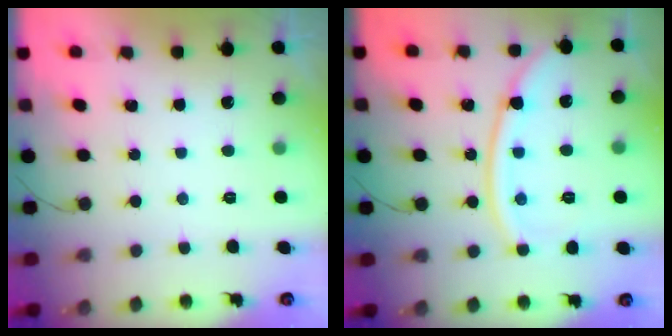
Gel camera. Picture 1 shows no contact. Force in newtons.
{"total": 13.7, "press": 13.6, "slide": 1.7}